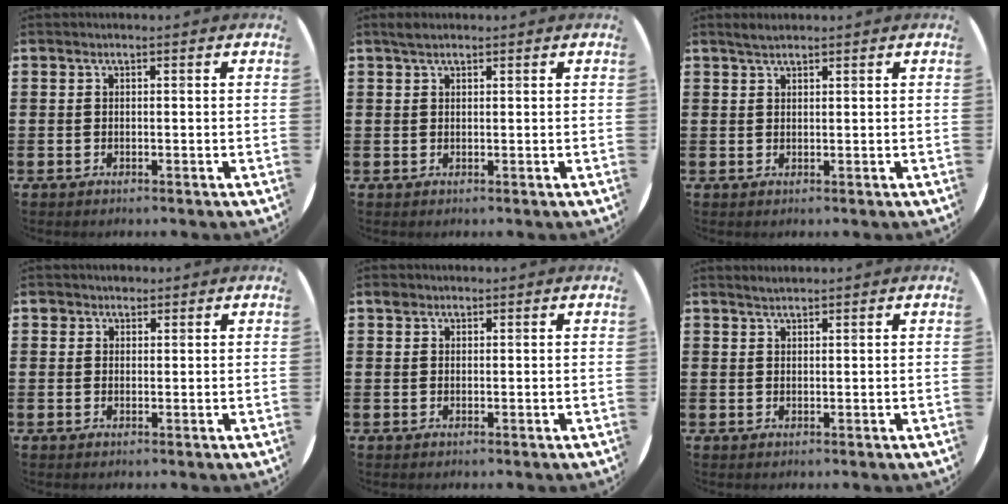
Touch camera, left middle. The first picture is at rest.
{"total": 1.3, "force": [1.1, 0.5, 0.5], "torque": [-0.003, 0.002, 0.018]}
{"total": 1.5, "force": [1.3, 0.2, 0.6], "torque": [-0.012, 0.003, 0.024]}
{"total": 1.5, "force": [1.2, 0.8, 0.1], "torque": [0.005, 0.001, 0.023]}
{"total": 0.9, "force": [0.7, 0.6, 0.1], "torque": [0.004, 0.000, 0.012]}
{"total": 1.1, "force": [1.1, 0.0, 0.2], "torque": [-0.004, 0.001, 0.021]}